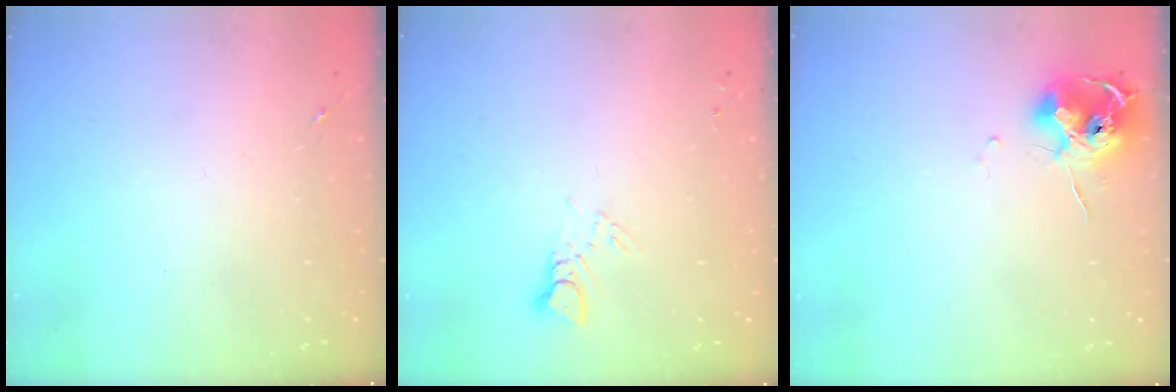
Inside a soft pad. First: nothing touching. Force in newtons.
{"total": 3.0, "press": 3.0, "slide": 0.3}
{"total": 11.7, "press": 11.7, "slide": 0.7}